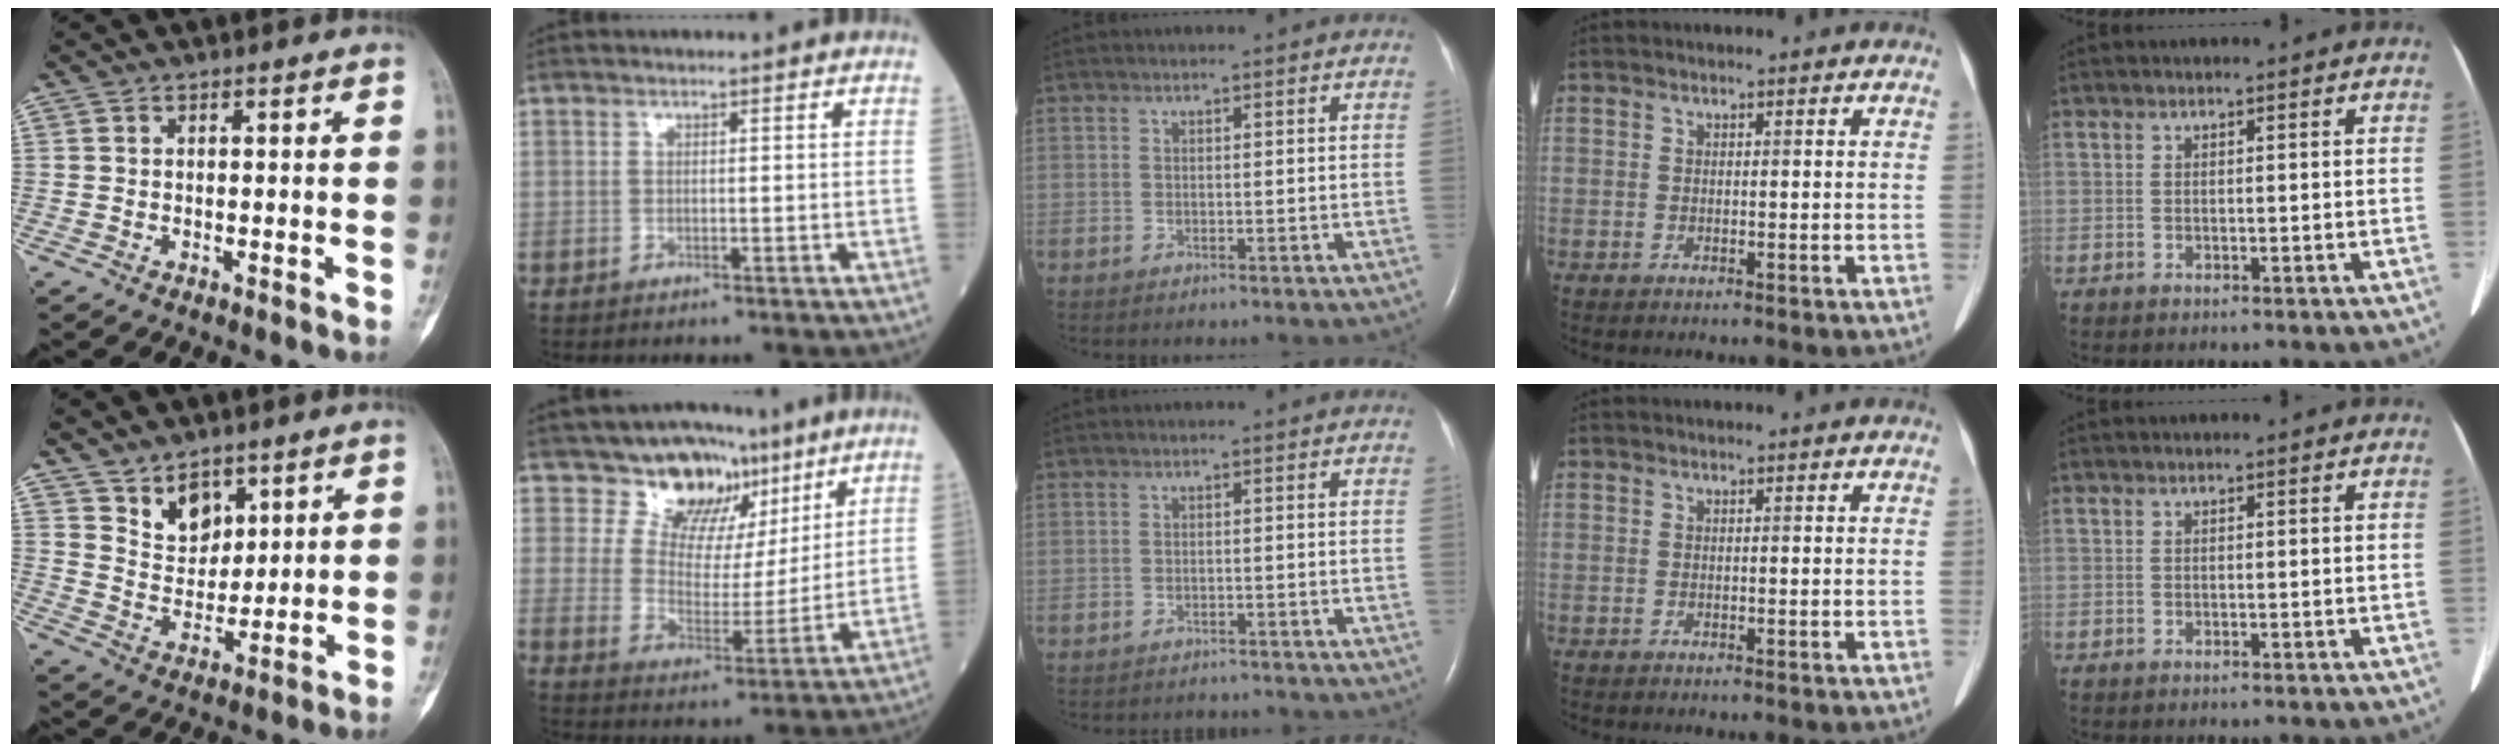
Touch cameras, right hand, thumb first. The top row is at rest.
{"thumb": {"total": 7.4, "force": [4.6, 4.9, 3.1], "torque": [-0.024, -0.038, 0.093]}, "index": {"total": 10.2, "force": [7.1, 6.4, 3.5], "torque": [-0.049, 0.004, 0.122]}, "middle": {"total": 4.3, "force": [-4.2, 0.6, 0.1], "torque": [-0.001, -0.007, -0.055]}}